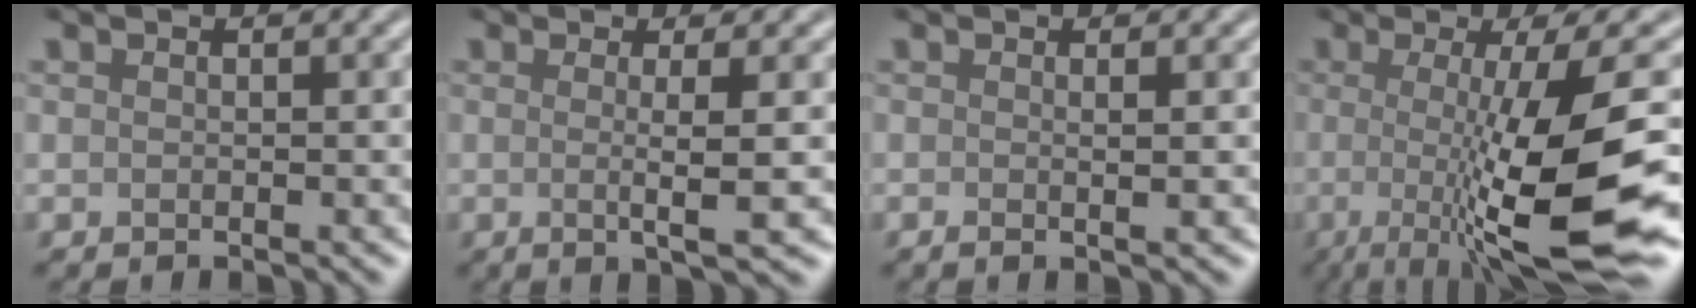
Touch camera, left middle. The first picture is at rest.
{"total": 3.6, "force": [-0.1, 0.6, 3.5], "torque": [-0.054, -0.007, -0.004]}
{"total": 1.3, "force": [-0.1, 0.3, 1.3], "torque": [-0.015, -0.002, -0.007]}
{"total": 11.3, "force": [-1.6, 2.2, 11.0], "torque": [-0.142, -0.021, -0.031]}